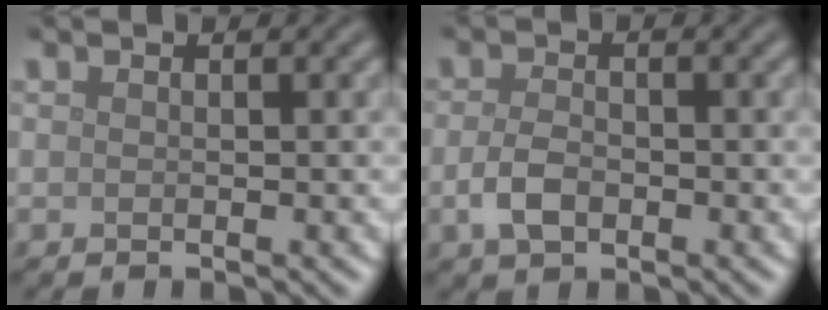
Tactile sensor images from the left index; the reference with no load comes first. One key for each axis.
{"total": 2.6, "fx": -0.8, "fy": 1.5, "fz": 1.9, "tx": -0.039, "ty": -0.002, "tz": -0.018}